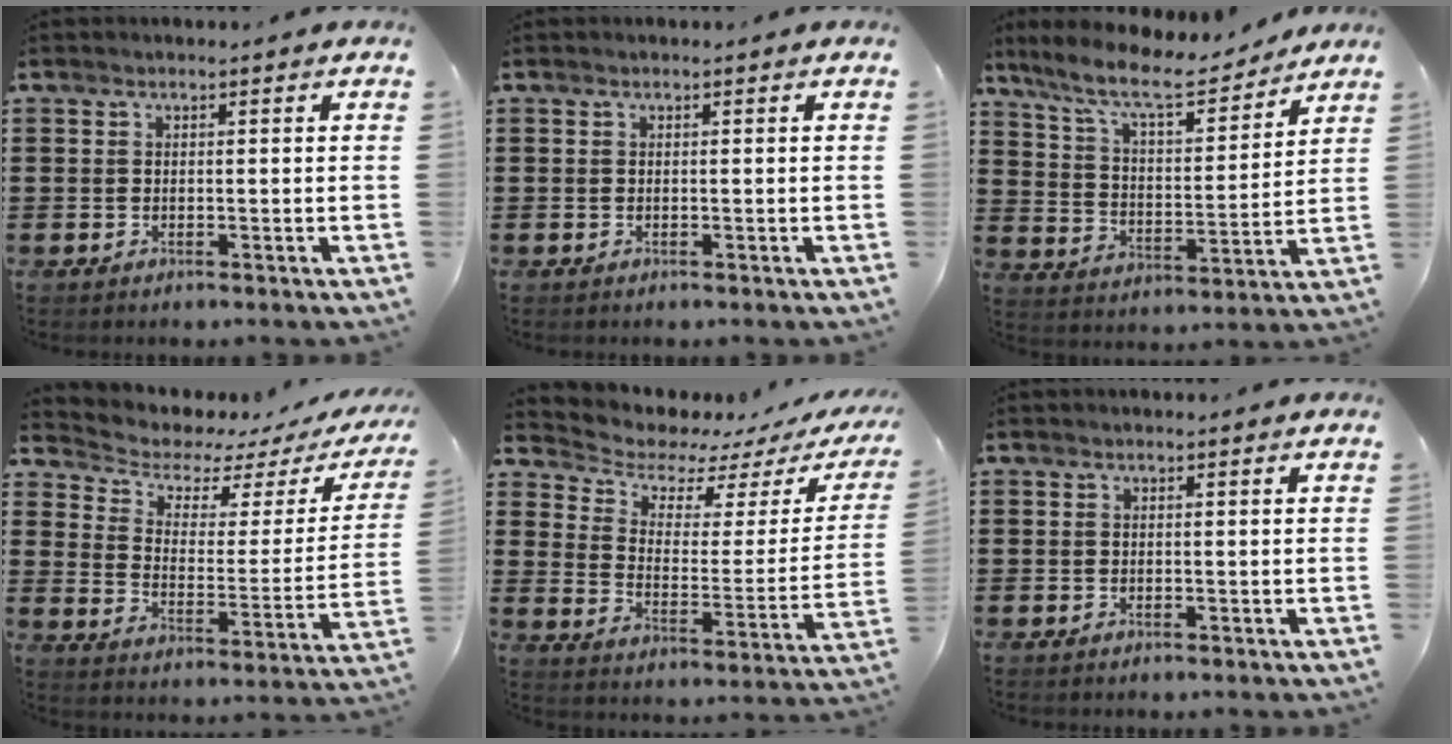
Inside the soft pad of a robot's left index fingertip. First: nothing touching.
{"total": 0.0}
{"total": 9.7, "force": [8.1, 1.6, 5.0], "torque": [-0.128, -0.040, 0.138]}
{"total": 4.0, "force": [3.2, 1.8, 1.4], "torque": [-0.053, -0.025, 0.049]}
{"total": 4.7, "force": [4.2, 1.8, 1.2], "torque": [-0.047, -0.036, 0.067]}
{"total": 0.0}